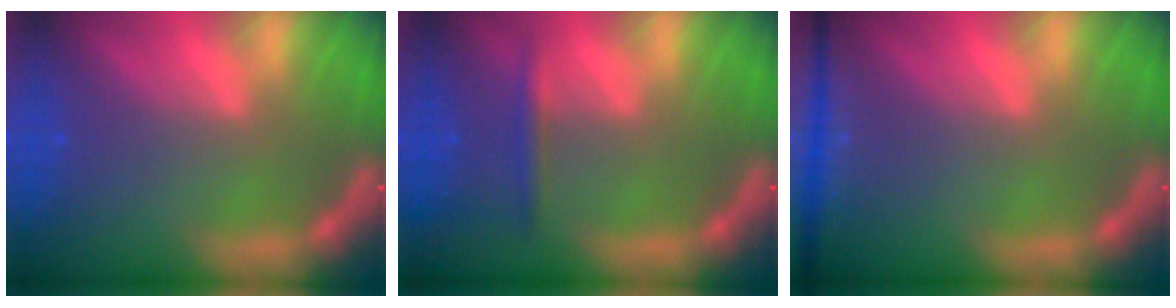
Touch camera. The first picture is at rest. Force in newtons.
{"total": 1.9}
{"total": 5.0}